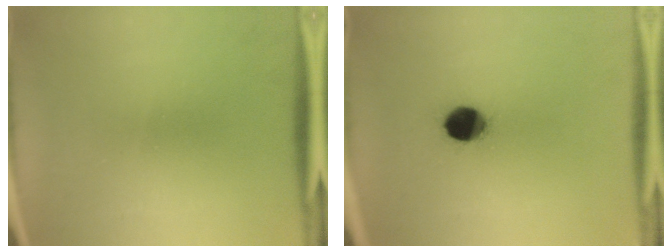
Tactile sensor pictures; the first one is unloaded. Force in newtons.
{"total": 10.1}